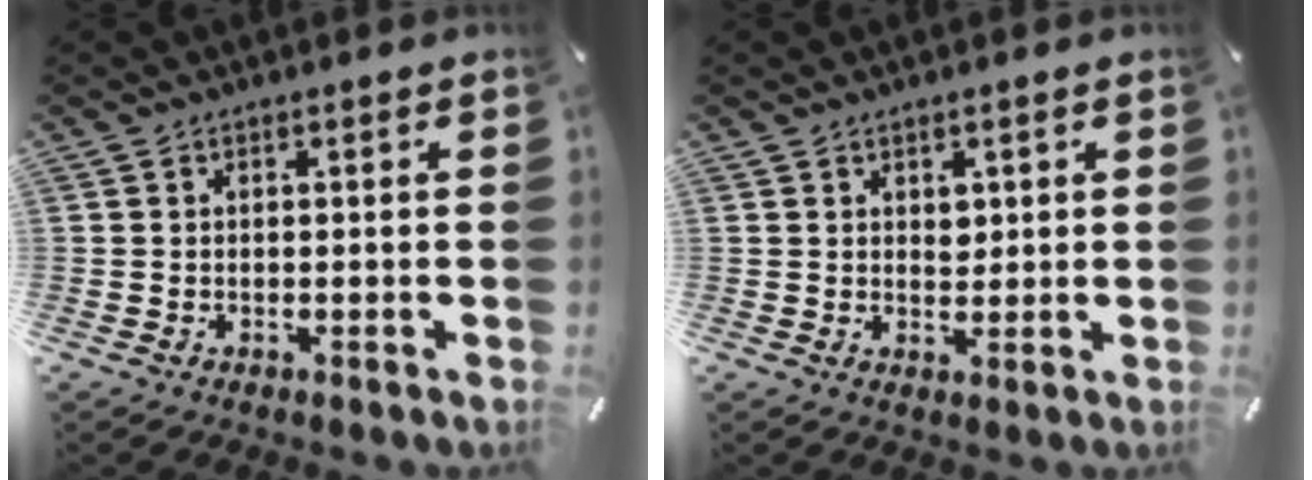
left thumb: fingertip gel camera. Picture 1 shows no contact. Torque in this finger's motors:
{"motor_torque": [0.75, 0.75, 0.09, -0.17, 0.05]}